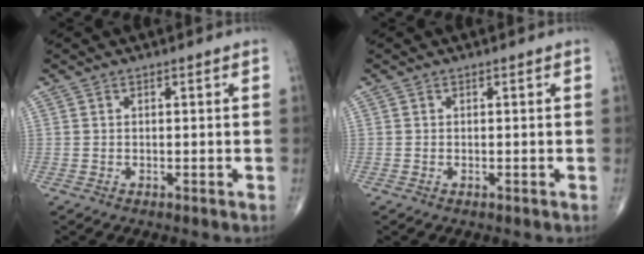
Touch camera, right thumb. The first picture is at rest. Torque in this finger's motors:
{"motor_torque": [1.89, 1.78, -0.04, -0.15, 0.03]}